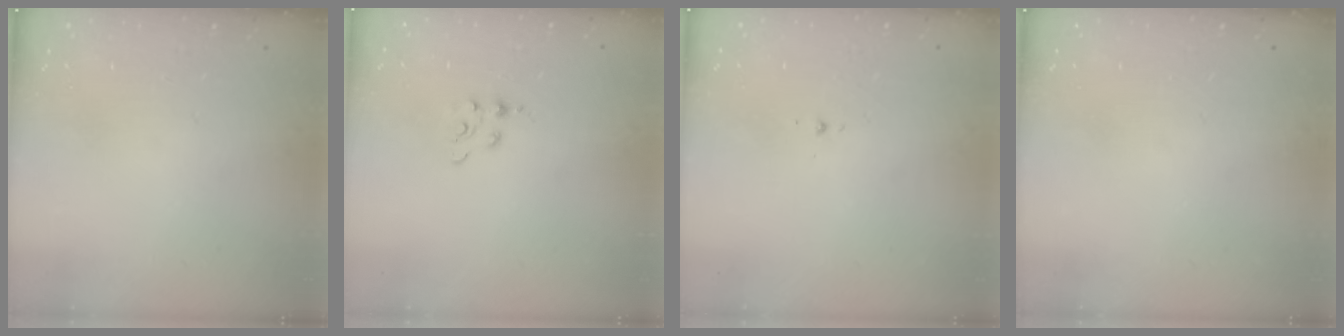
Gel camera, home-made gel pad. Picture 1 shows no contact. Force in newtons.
{"total": 2.3, "press": 2.3, "slide": 0.4}
{"total": 1.9, "press": 1.8, "slide": 0.7}
{"total": 0.0}